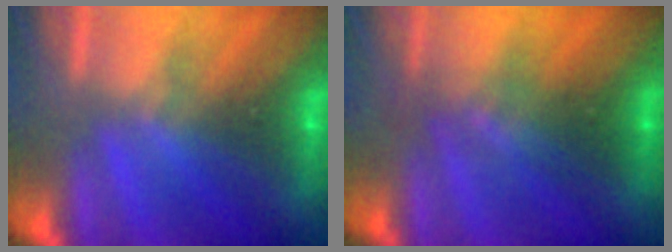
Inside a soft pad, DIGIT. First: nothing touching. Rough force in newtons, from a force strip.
{"total": 2.9}